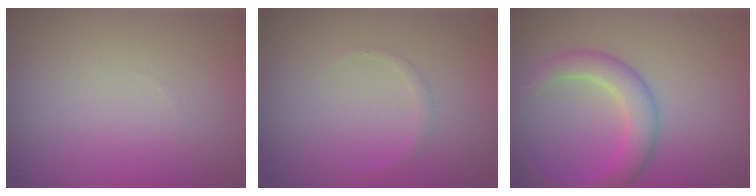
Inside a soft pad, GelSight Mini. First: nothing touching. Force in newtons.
{"total": 0.6, "press": 0.6, "slide": 0.1}
{"total": 3.3, "press": 3.3, "slide": 0.1}